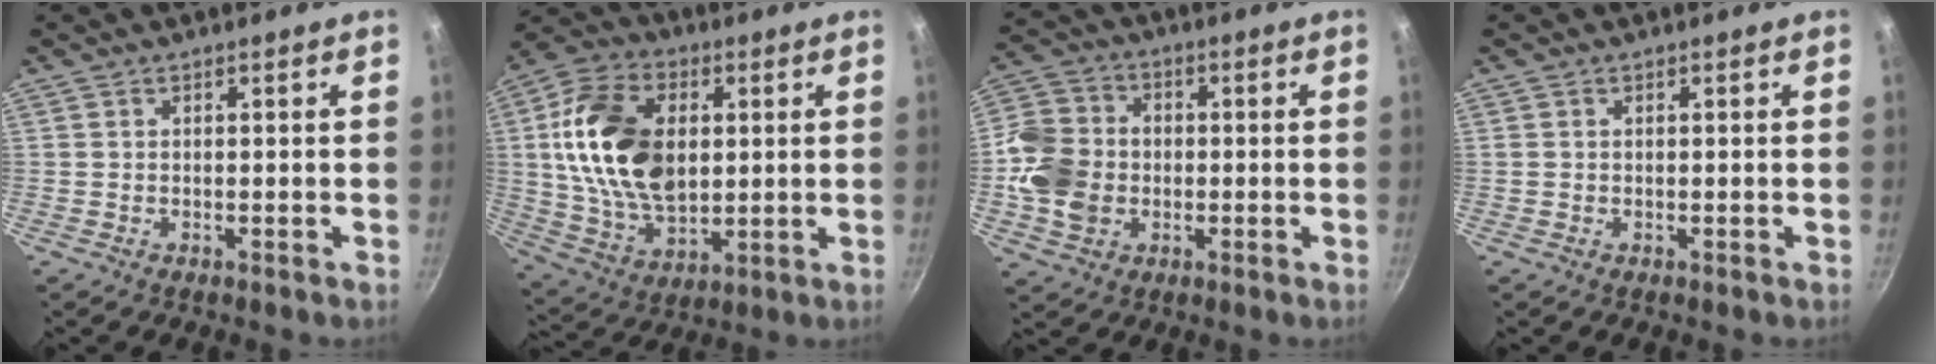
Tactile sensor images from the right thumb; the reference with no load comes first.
{"total": 20.8, "force": [2.9, 13.5, 15.5], "torque": [-0.267, -0.005, 0.053]}
{"total": 12.2, "force": [-1.3, 10.1, 6.7], "torque": [-0.111, 0.017, -0.035]}
{"total": 0.0}